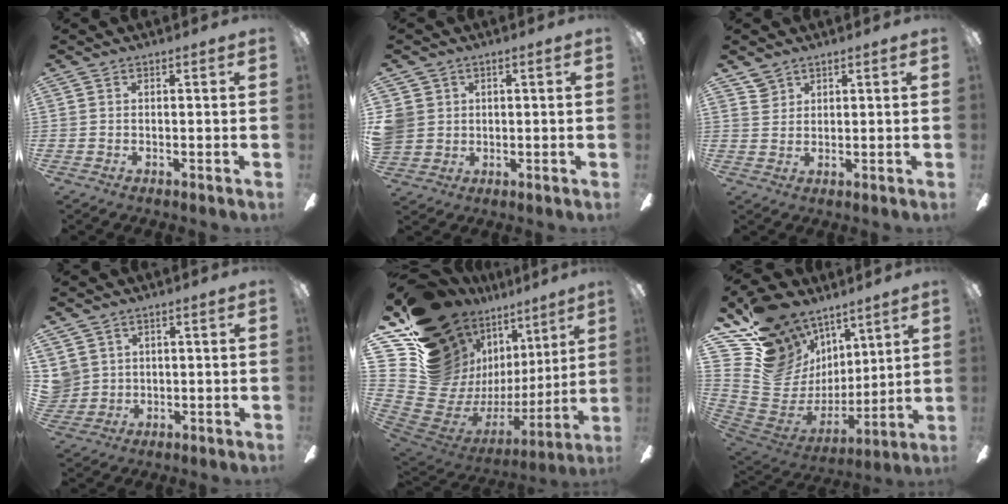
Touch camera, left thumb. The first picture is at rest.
{"total": 5.3, "force": [1.2, 5.0, 1.2], "torque": [-0.034, 0.009, 0.025]}
{"total": 2.9, "force": [2.3, 1.8, 0.4], "torque": [-0.005, -0.006, 0.044]}
{"total": 4.3, "force": [2.0, 3.8, 0.1], "torque": [-0.020, 0.003, 0.041]}
{"total": 21.6, "force": [12.2, 14.6, 10.2], "torque": [-0.179, -0.135, 0.280]}
{"total": 18.8, "force": [10.8, 14.3, 5.8], "torque": [-0.137, -0.076, 0.234]}